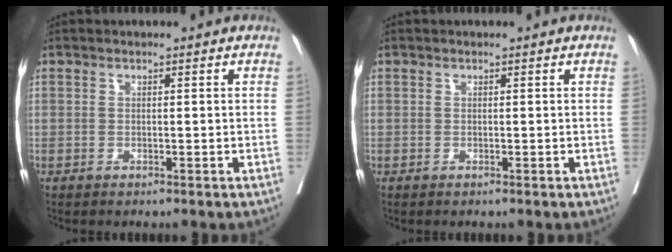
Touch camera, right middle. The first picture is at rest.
{"total": 0.0}